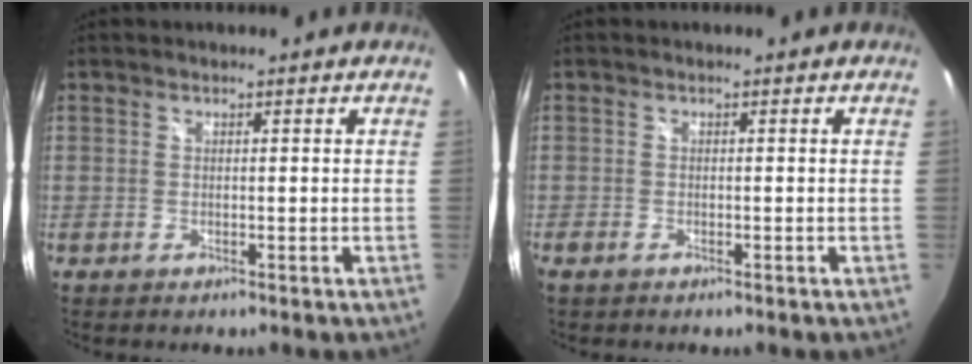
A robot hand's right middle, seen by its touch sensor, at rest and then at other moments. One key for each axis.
{"total": 1.5, "fx": -1.0, "fy": 0.9, "fz": 0.6, "tx": -0.015, "ty": -0.005, "tz": -0.021}